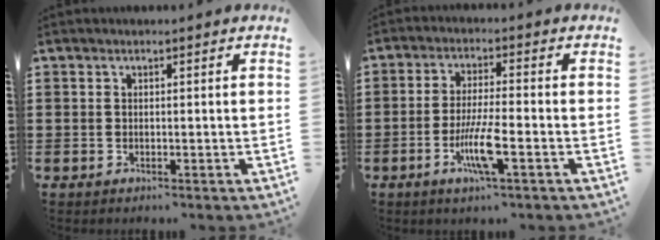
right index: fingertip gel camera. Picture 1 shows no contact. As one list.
[{"total": 7.0, "force": [-2.7, 0.9, 6.4], "torque": [-0.131, -0.015, -0.053]}]